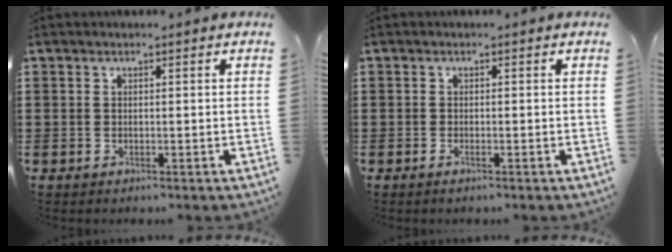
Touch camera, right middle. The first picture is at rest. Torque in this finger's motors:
{"motor_torque": [-0.65, 0.18, 0.07, -0.01]}